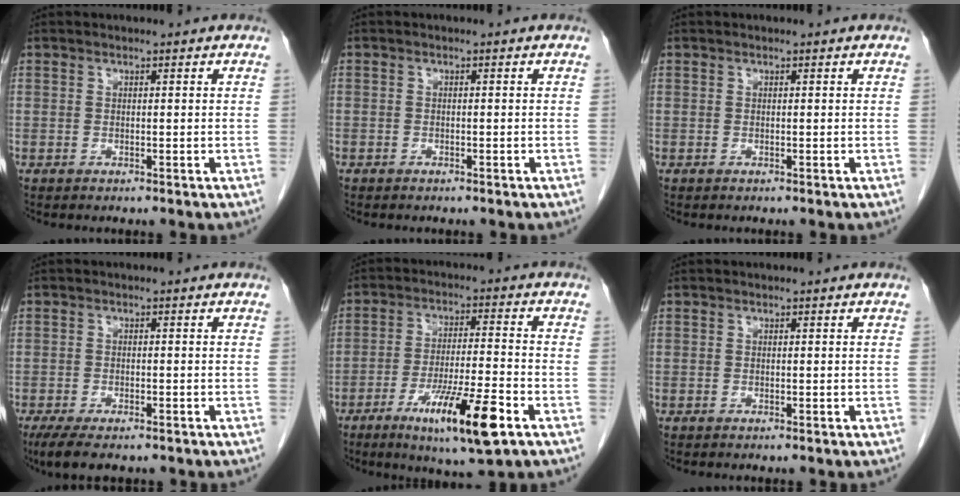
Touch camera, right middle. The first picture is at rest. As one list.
[{"total": 0.6, "force": [-0.4, 0.4, 0.0], "torque": [-0.002, 0.004, -0.010]}, {"total": 0.0}, {"total": 5.9, "force": [-4.2, 1.9, 3.6], "torque": [-0.059, -0.012, -0.065]}, {"total": 12.6, "force": [-6.4, 0.9, 10.8], "torque": [-0.190, -0.022, -0.104]}, {"total": 0.0}]